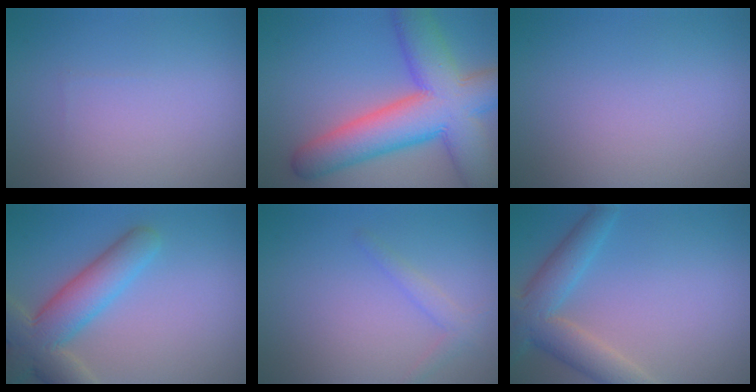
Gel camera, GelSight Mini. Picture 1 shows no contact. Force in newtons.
{"total": 11.9, "press": 11.9, "slide": 0.6}
{"total": 0.0}
{"total": 7.1, "press": 7.1, "slide": 0.5}
{"total": 1.4, "press": 1.4, "slide": 0.1}
{"total": 5.2, "press": 5.2, "slide": 0.3}